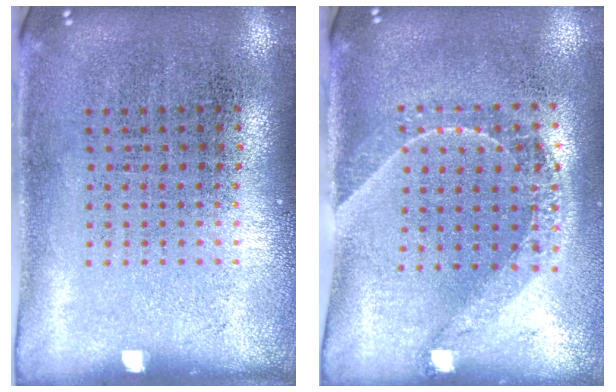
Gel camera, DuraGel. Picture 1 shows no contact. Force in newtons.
{"total": 1.5, "press": 1.3, "slide": 0.8}